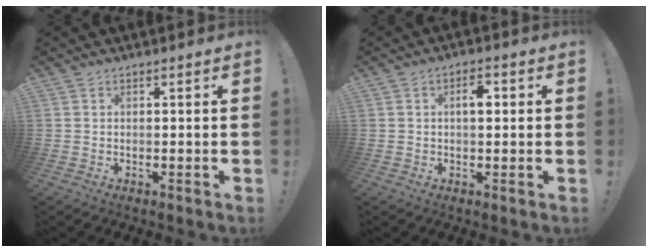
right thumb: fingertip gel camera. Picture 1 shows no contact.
{"total": 3.9, "force": [0.5, 1.8, 3.4], "torque": [-0.043, 0.001, -0.001]}